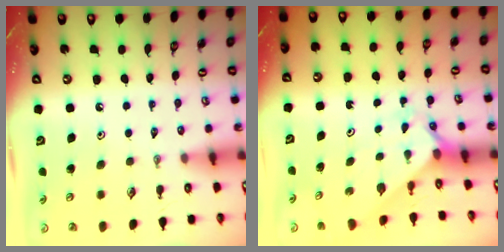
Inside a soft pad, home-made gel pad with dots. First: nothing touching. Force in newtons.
{"total": 2.0, "press": 2.0, "slide": 0.2}